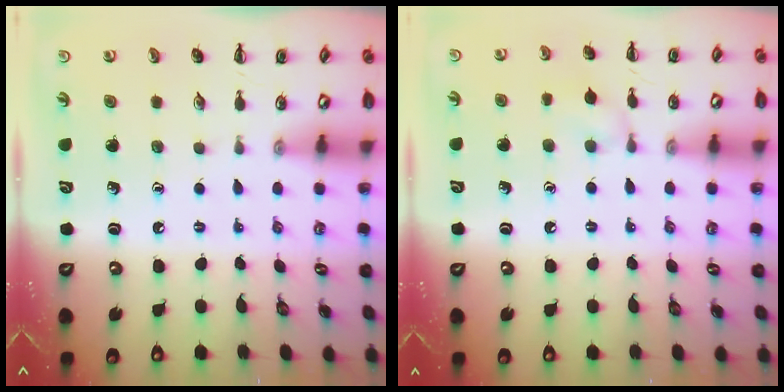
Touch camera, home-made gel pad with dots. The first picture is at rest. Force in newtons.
{"total": 7.1, "press": 6.7, "slide": 2.1}